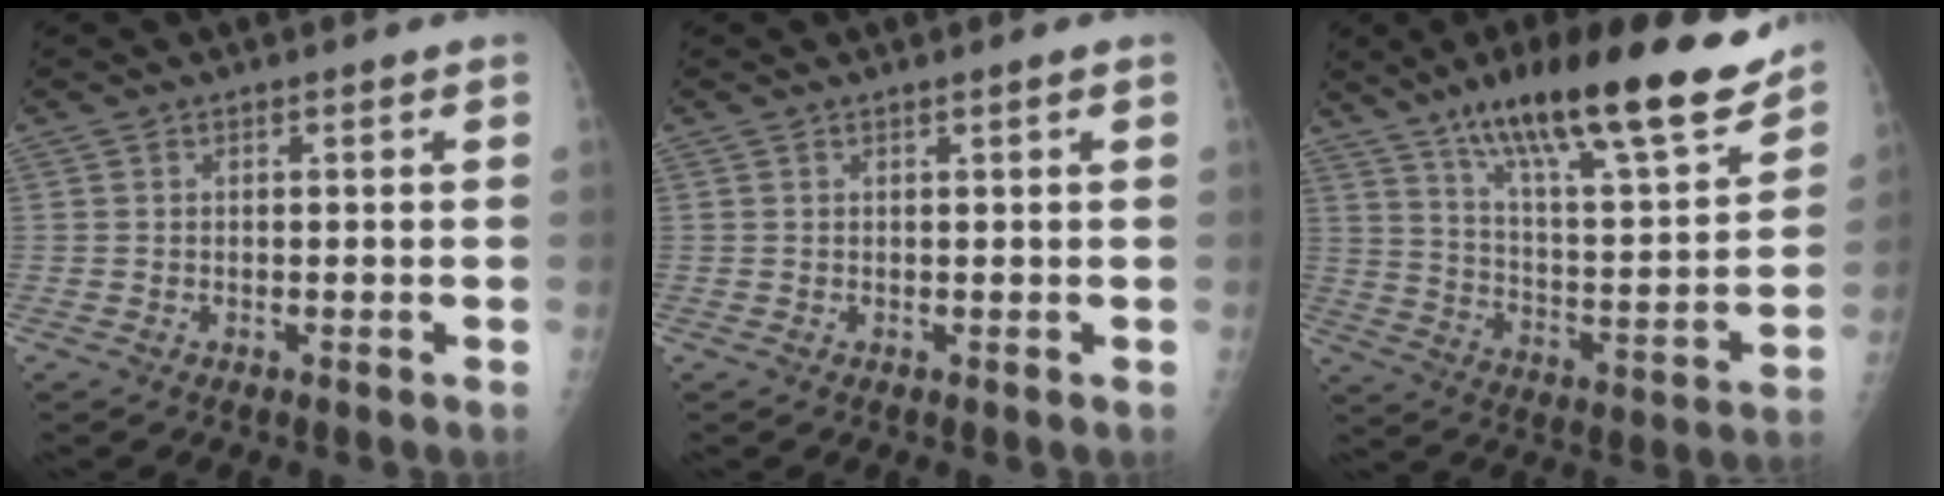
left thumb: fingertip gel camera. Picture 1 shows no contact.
{"total": 0.7, "force": [0.4, -0.1, 0.5], "torque": [-0.013, -0.002, 0.010]}
{"total": 25.9, "force": [18.1, 5.5, 17.7], "torque": [-0.254, -0.067, 0.296]}